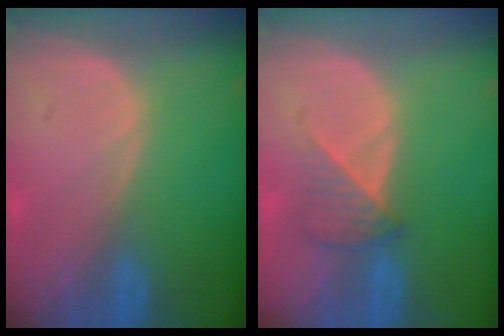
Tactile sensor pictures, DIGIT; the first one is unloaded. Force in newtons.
{"total": 3.4, "press": 3.3, "slide": 0.8}